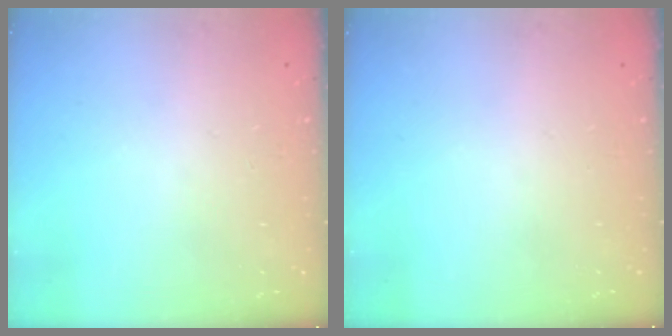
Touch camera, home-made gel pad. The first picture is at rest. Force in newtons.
{"total": 0.0}